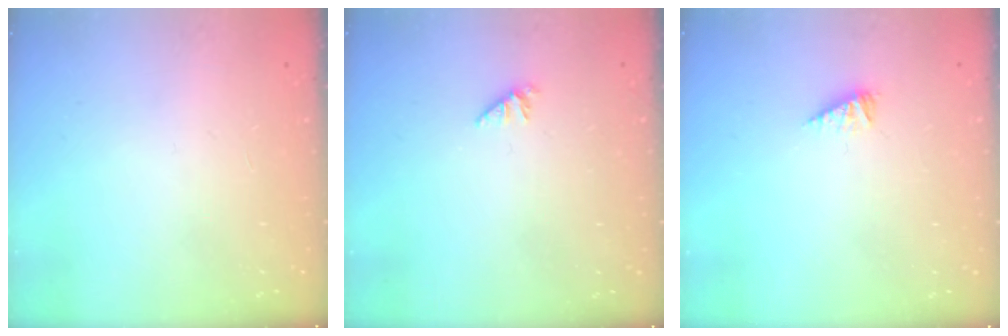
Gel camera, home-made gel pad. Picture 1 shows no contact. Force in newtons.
{"total": 0.0}
{"total": 2.1, "press": 2.1, "slide": 0.2}